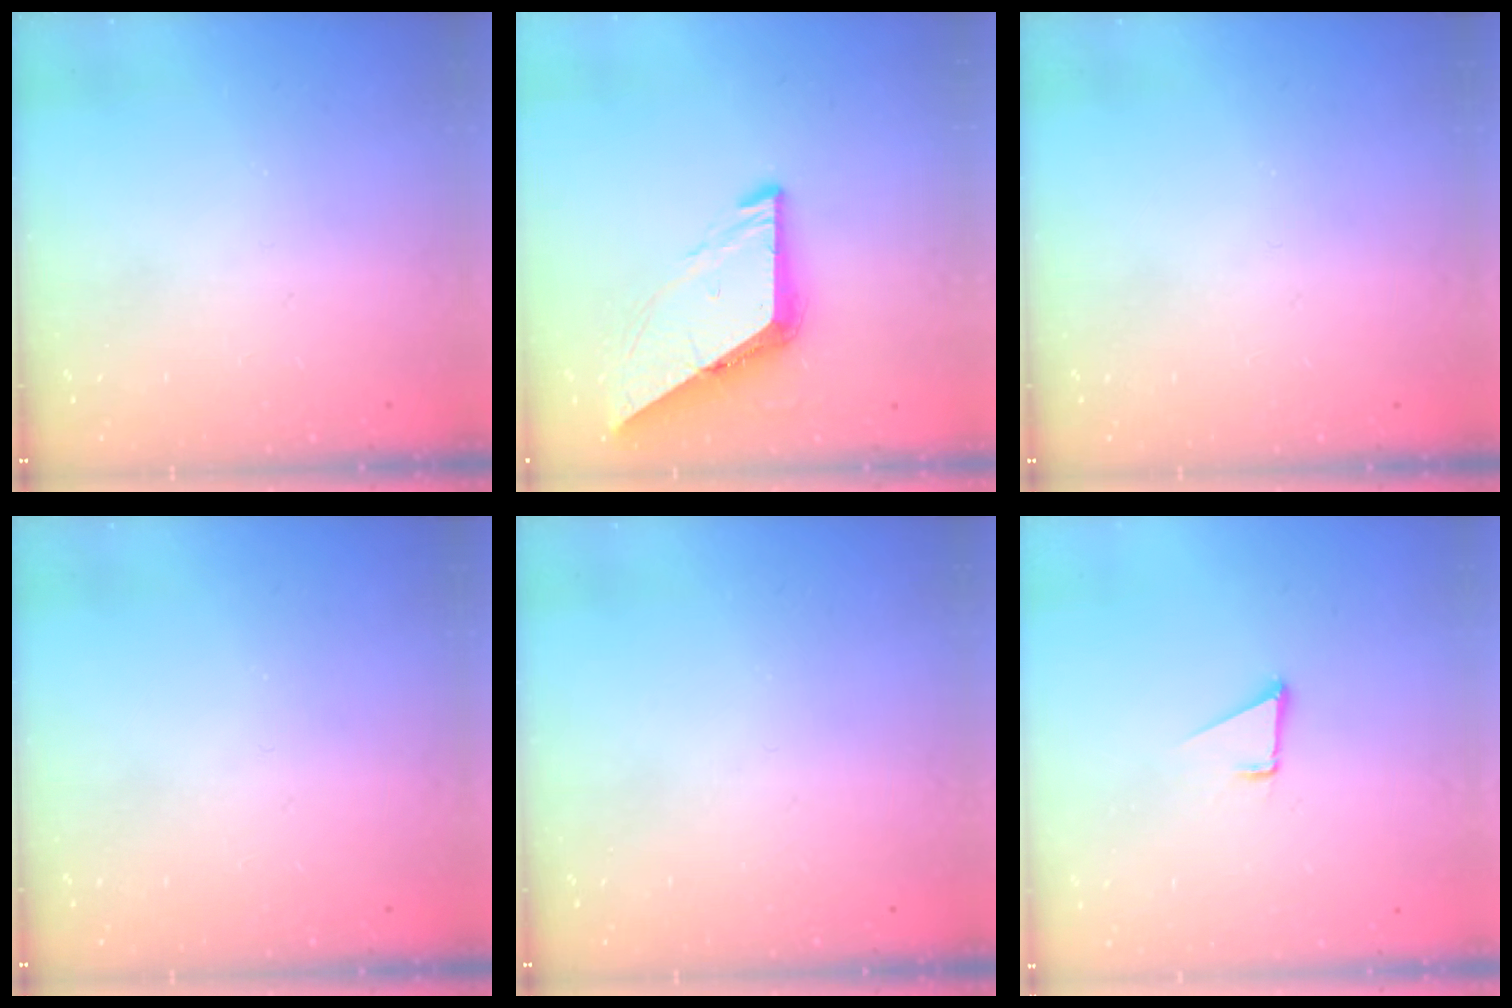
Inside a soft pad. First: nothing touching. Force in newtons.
{"total": 7.8, "press": 7.8, "slide": 0.6}
{"total": 0.0}
{"total": 0.0}
{"total": 0.0}
{"total": 1.7, "press": 1.7, "slide": 0.1}